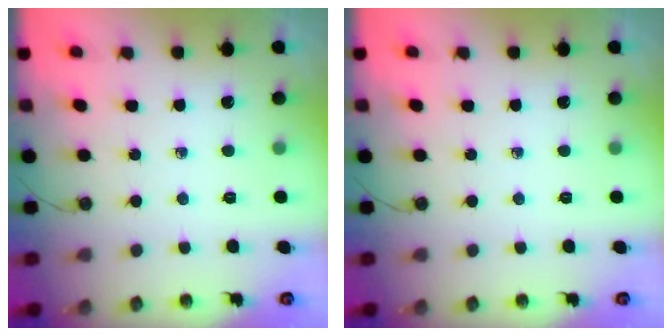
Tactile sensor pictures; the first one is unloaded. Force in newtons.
{"total": 0.0}